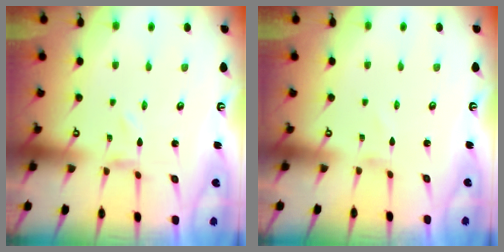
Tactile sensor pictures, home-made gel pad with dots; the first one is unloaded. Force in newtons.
{"total": 1.4, "press": 1.4, "slide": 0.1}